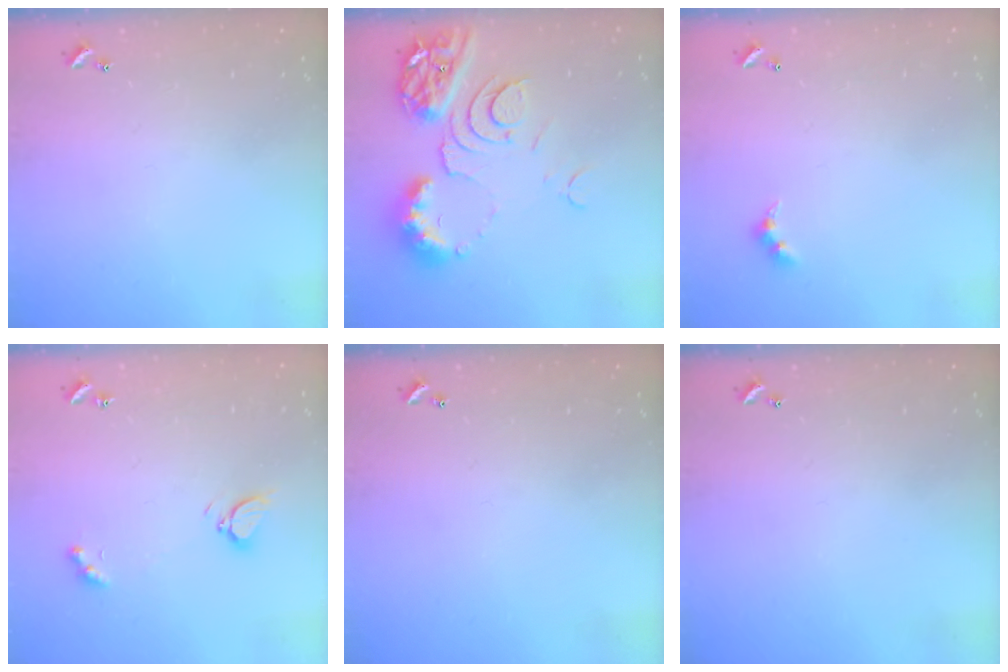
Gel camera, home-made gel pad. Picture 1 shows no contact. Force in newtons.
{"total": 11.1, "press": 11.0, "slide": 1.3}
{"total": 3.0, "press": 2.9, "slide": 0.5}
{"total": 3.6, "press": 3.5, "slide": 0.7}
{"total": 0.0}
{"total": 0.0}